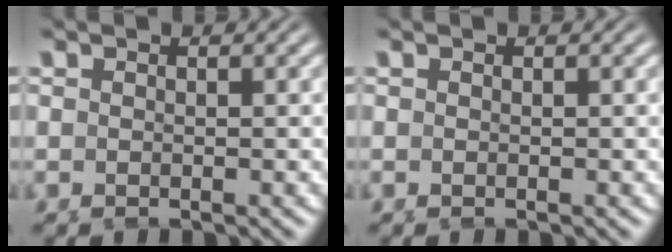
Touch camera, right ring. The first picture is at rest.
{"total": 0.0}